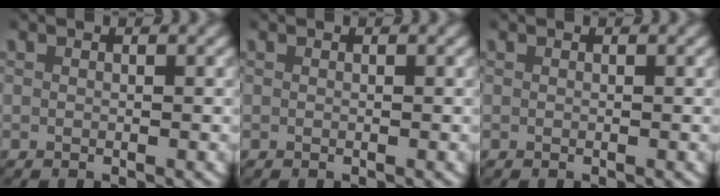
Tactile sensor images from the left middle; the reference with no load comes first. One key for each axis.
{"total": 0.0}
{"total": 0.0}